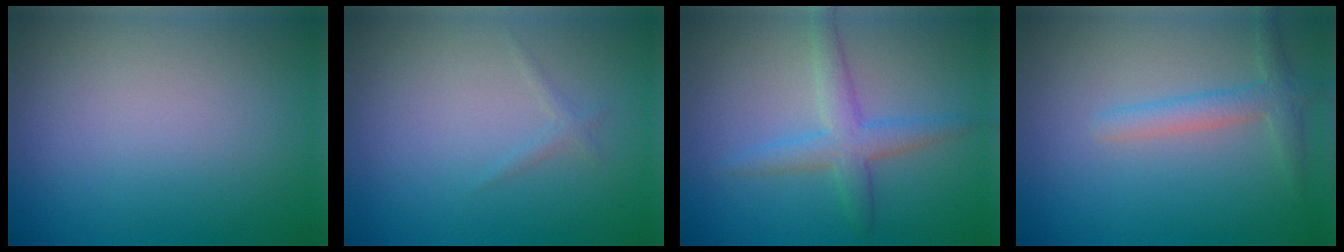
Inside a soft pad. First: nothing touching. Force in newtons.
{"total": 0.8, "press": 0.8, "slide": 0.1}
{"total": 3.2, "press": 3.2, "slide": 0.1}
{"total": 2.4, "press": 2.4, "slide": 0.1}